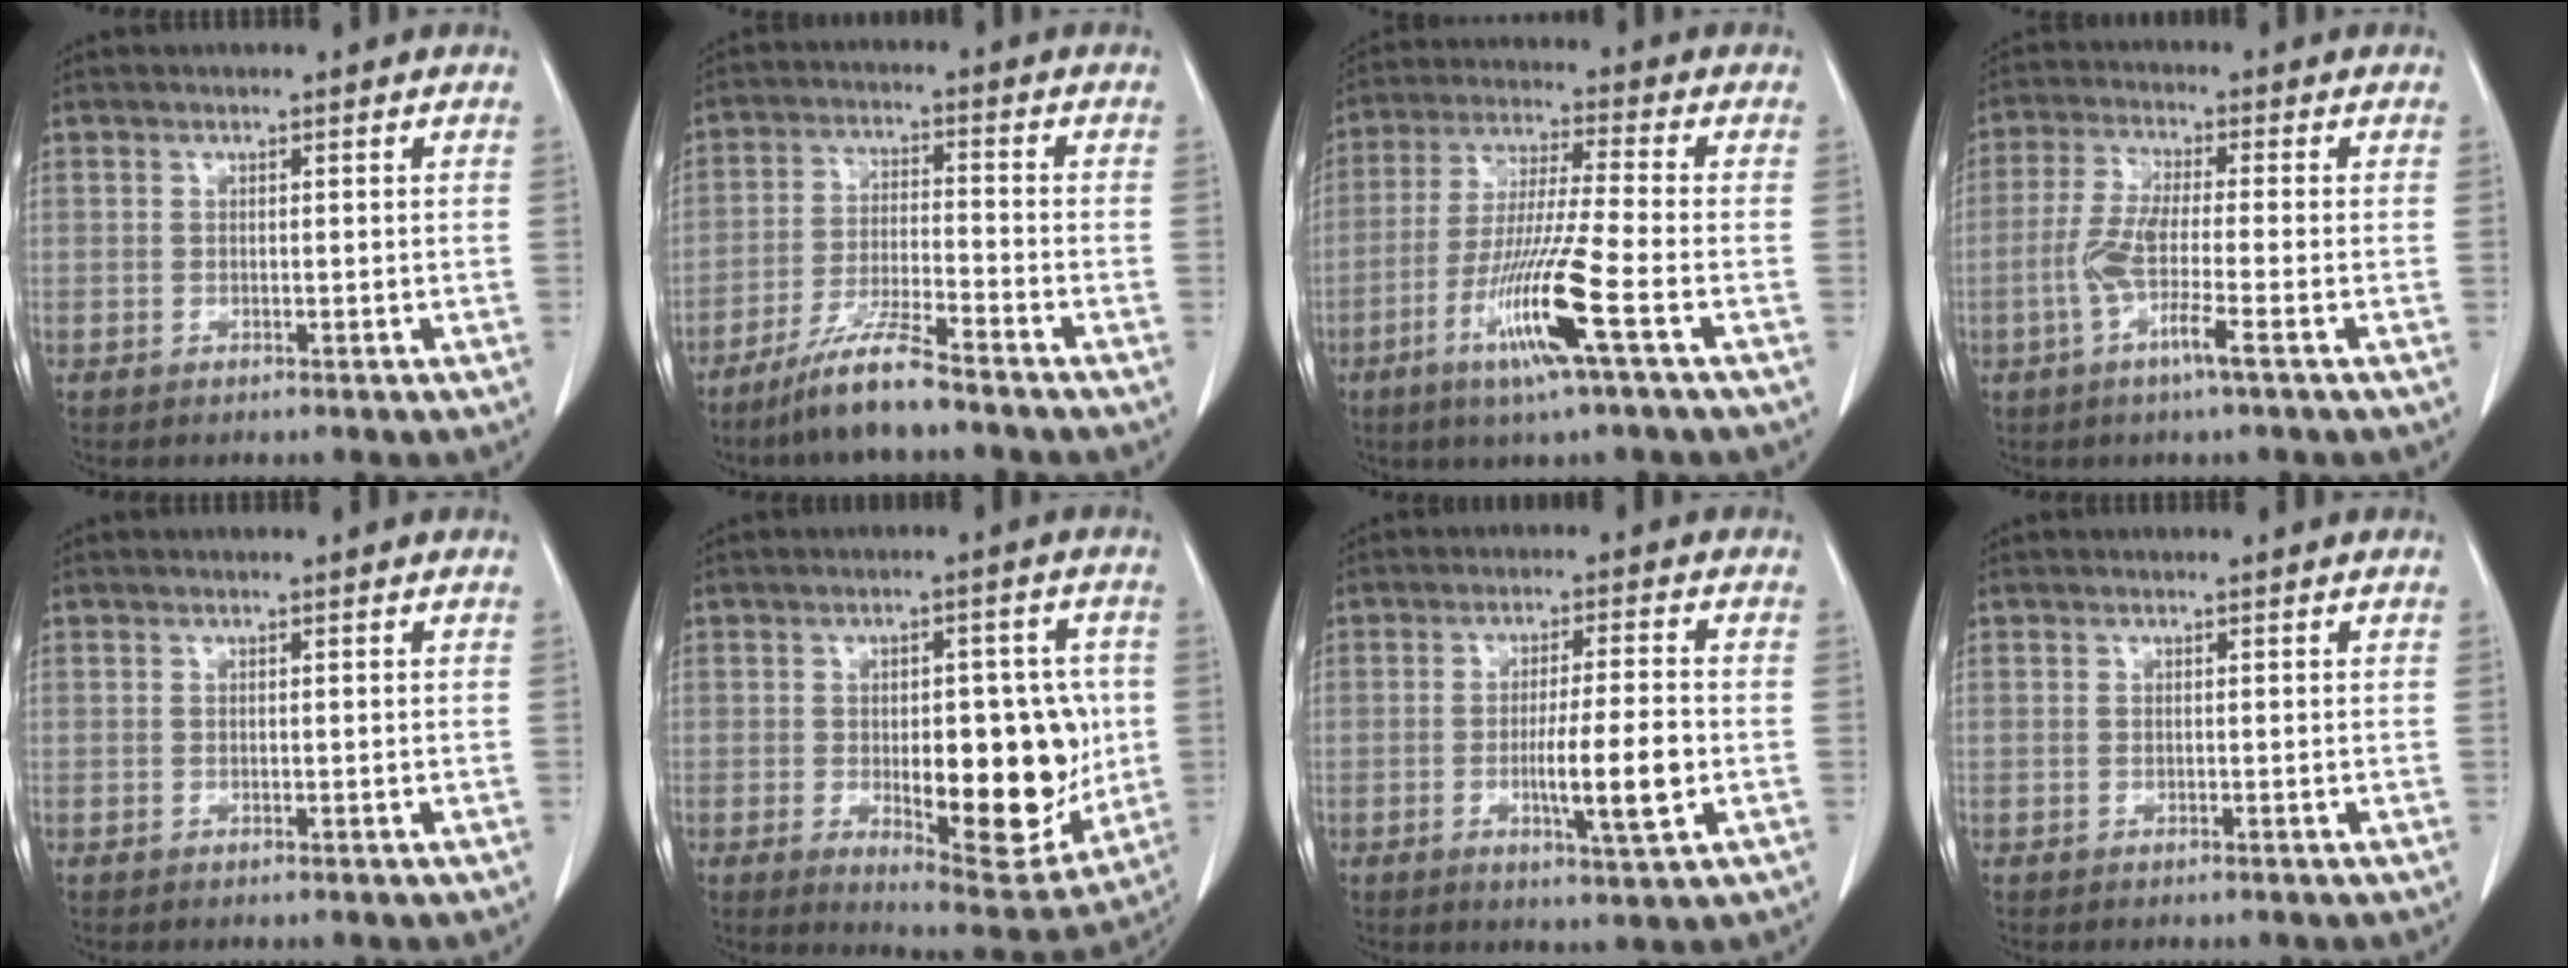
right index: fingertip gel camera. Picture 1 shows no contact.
{"total": 7.9, "force": [-6.3, 0.3, 4.8], "torque": [-0.098, -0.021, -0.123]}
{"total": 12.5, "force": [-5.2, -1.0, 11.3], "torque": [-0.225, -0.024, -0.102]}
{"total": 7.6, "force": [-2.9, -0.2, 7.0], "torque": [-0.142, -0.010, -0.062]}
{"total": 0.0}
{"total": 16.2, "force": [-1.7, 6.1, 15.0], "torque": [-0.187, -0.005, -0.006]}
{"total": 8.5, "force": [-2.0, 0.2, 8.2], "torque": [-0.135, -0.010, -0.032]}
{"total": 0.0}